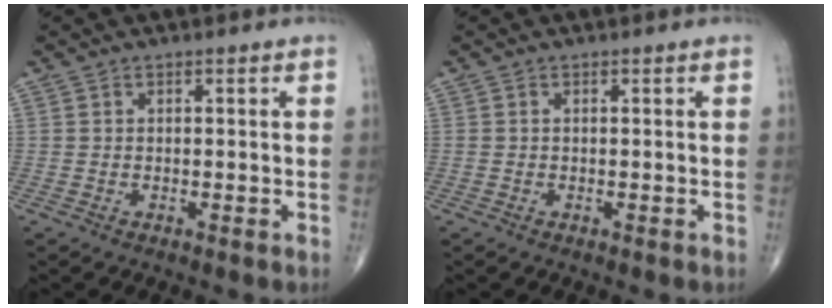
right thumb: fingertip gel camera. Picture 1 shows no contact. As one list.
[{"total": 0.0}]